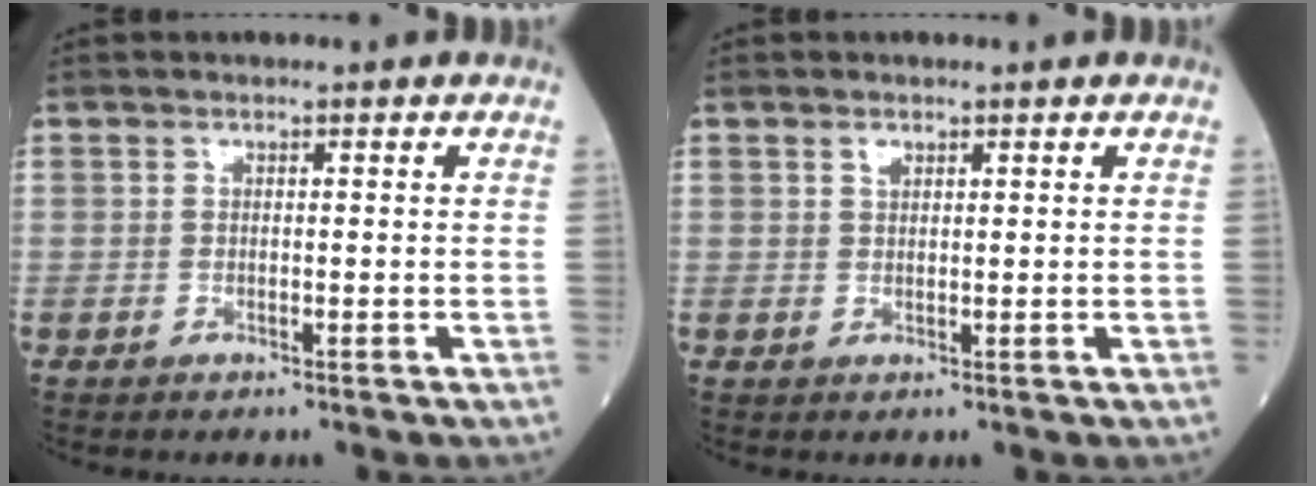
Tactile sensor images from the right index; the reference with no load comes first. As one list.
[{"total": 1.0, "force": [0.7, 0.5, 0.5], "torque": [-0.010, -0.001, 0.012]}]